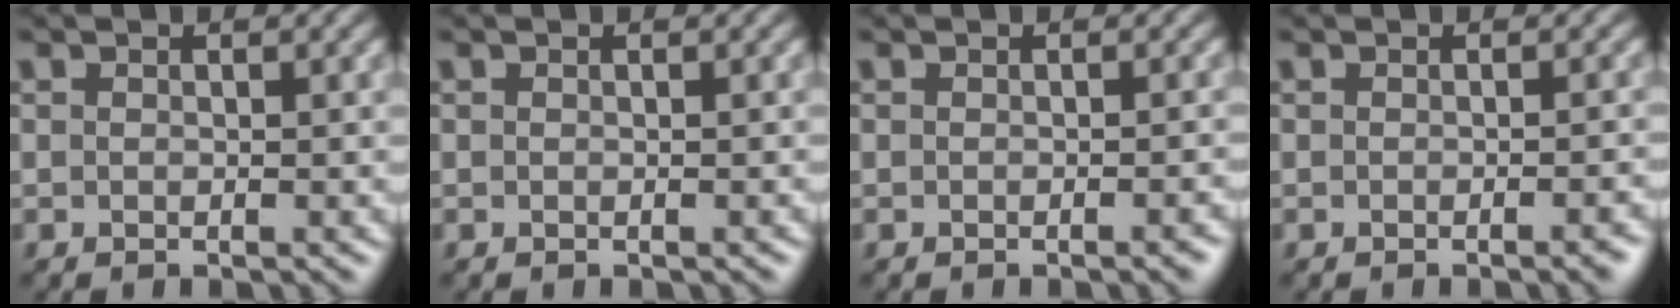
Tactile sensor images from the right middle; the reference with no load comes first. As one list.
[{"total": 0.0}, {"total": 1.1, "force": [-0.5, 0.3, 0.9], "torque": [-0.013, 0.001, -0.003]}, {"total": 1.3, "force": [-0.7, 0.4, 1.1], "torque": [-0.015, 0.001, -0.006]}]